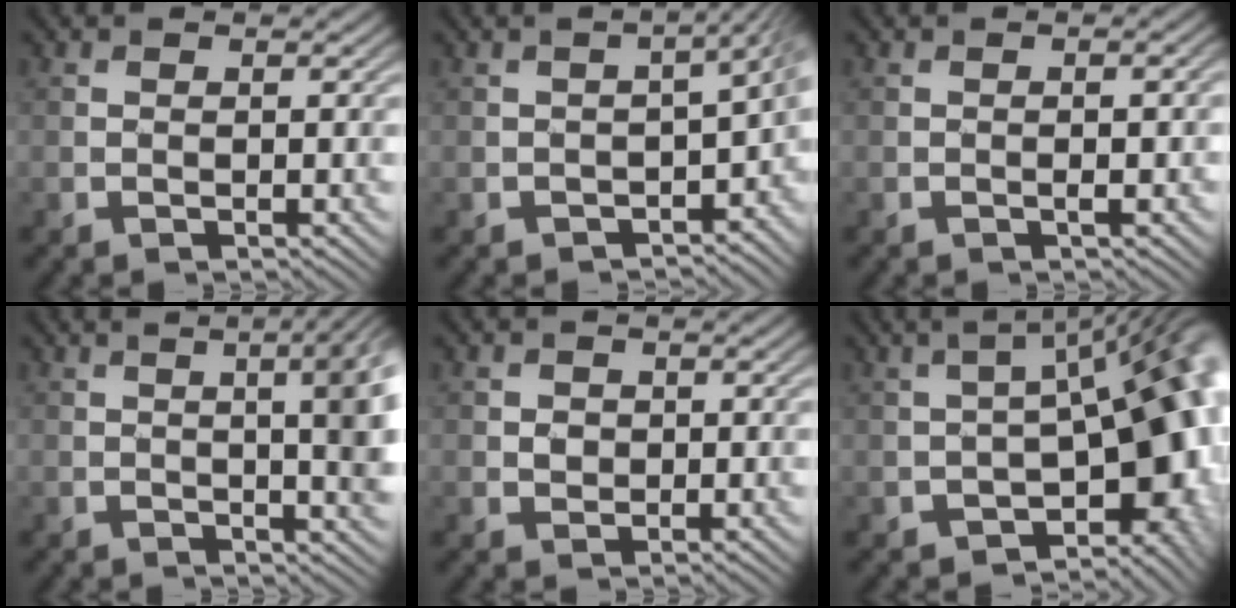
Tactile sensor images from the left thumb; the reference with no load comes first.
{"total": 7.8, "force": [-3.4, 3.7, 6.0], "torque": [-0.076, -0.029, -0.044]}
{"total": 1.8, "force": [-0.3, 0.3, 1.8], "torque": [-0.029, 0.003, -0.004]}
{"total": 9.5, "force": [0.8, 3.0, 8.9], "torque": [-0.090, 0.019, 0.000]}
{"total": 1.5, "force": [0.2, 1.3, 0.6], "torque": [-0.013, -0.004, 0.002]}
{"total": 16.2, "force": [-4.0, 7.9, 13.6], "torque": [-0.141, -0.015, -0.051]}